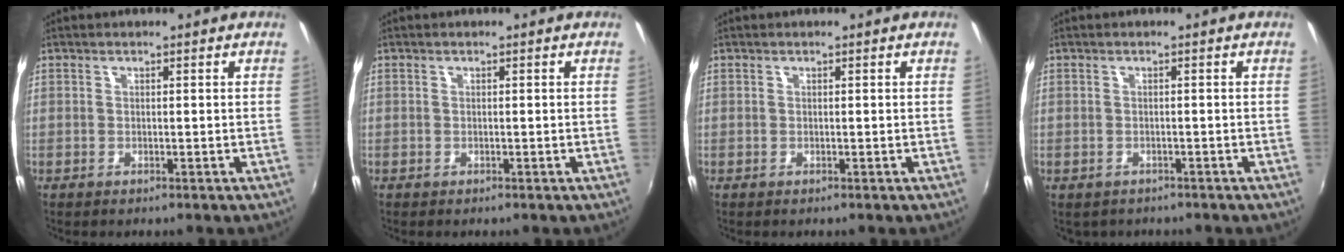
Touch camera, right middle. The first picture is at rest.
{"total": 0.0}
{"total": 0.0}
{"total": 1.9, "force": [-1.3, 1.4, 0.5], "torque": [-0.015, -0.008, -0.016]}